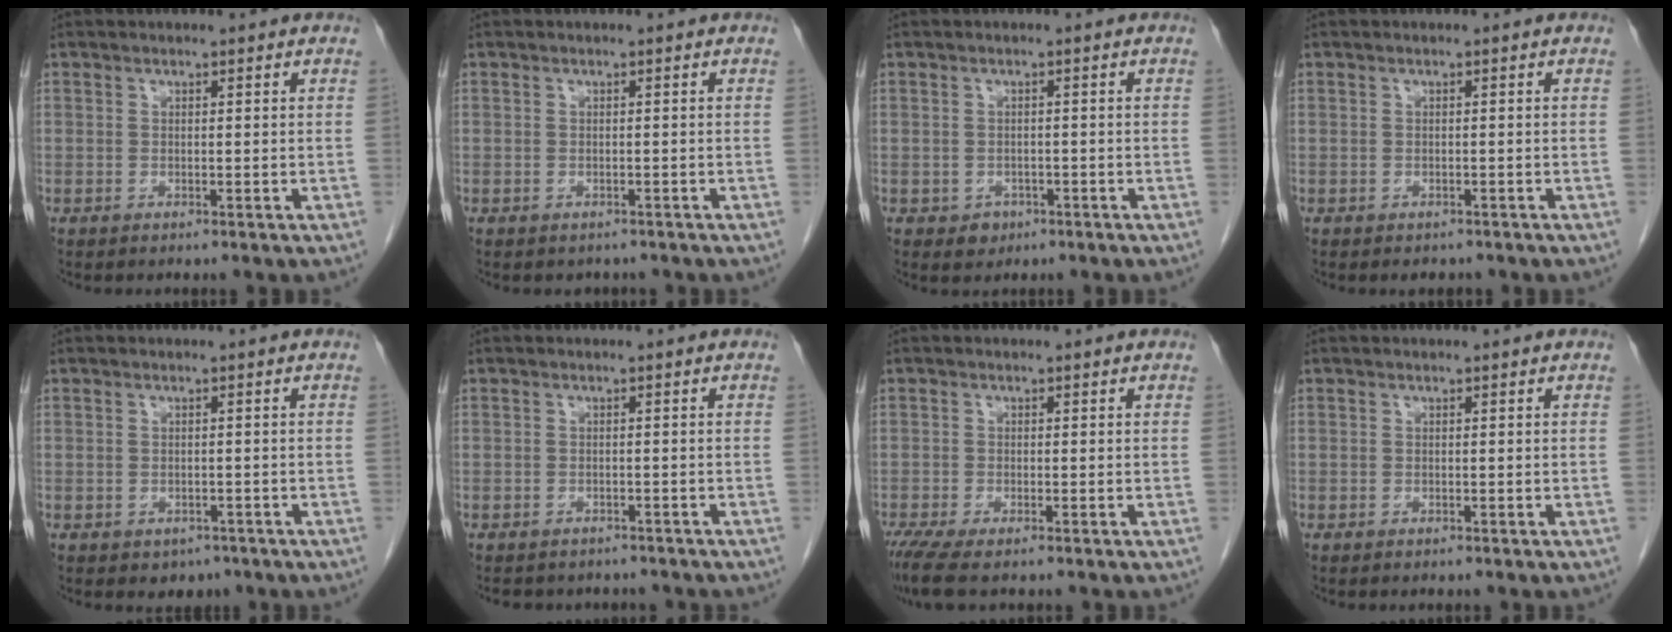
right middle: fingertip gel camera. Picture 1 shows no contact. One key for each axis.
{"total": 1.5, "fx": -1.3, "fy": 0.8, "fz": 0.1, "tx": -0.004, "ty": 0.000, "tz": -0.017}
{"total": 2.2, "fx": -1.1, "fy": 1.8, "fz": 0.6, "tx": -0.006, "ty": 0.005, "tz": -0.010}
{"total": 1.4, "fx": -1.2, "fy": 0.8, "fz": 0.2, "tx": -0.006, "ty": 0.000, "tz": -0.013}
{"total": 2.1, "fx": -1.2, "fy": 1.6, "fz": 0.8, "tx": -0.007, "ty": 0.003, "tz": -0.007}
{"total": 6.9, "fx": -6.0, "fy": 2.9, "fz": 1.6, "tx": -0.025, "ty": 0.004, "tz": -0.066}
{"total": 4.3, "fx": -3.1, "fy": 0.6, "fz": 2.9, "tx": -0.056, "ty": -0.013, "tz": -0.057}
{"total": 0.0}